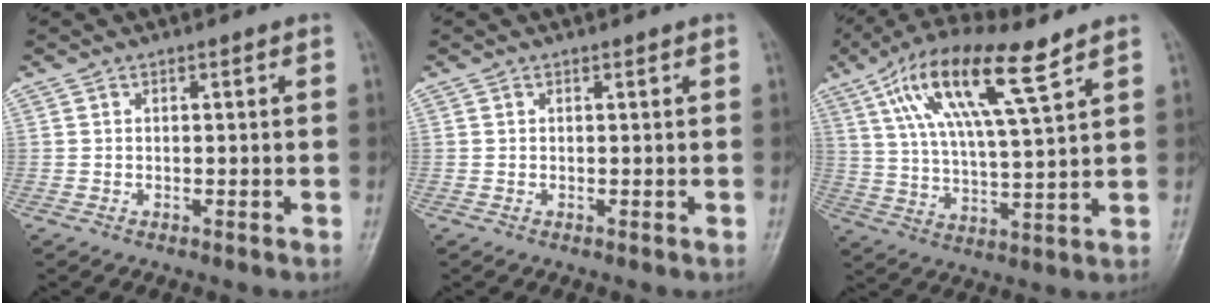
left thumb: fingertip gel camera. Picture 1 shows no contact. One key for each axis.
{"total": 0.0}
{"total": 16.3, "fx": 8.5, "fy": 4.0, "fz": 13.3, "tx": -0.247, "ty": -0.014, "tz": 0.158}